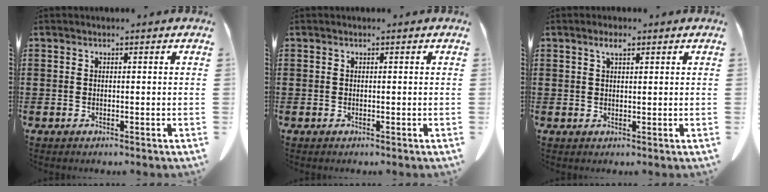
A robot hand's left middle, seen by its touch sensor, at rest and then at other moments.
{"total": 0.0}
{"total": 2.2, "force": [1.3, 0.6, 1.7], "torque": [-0.036, 0.002, 0.023]}